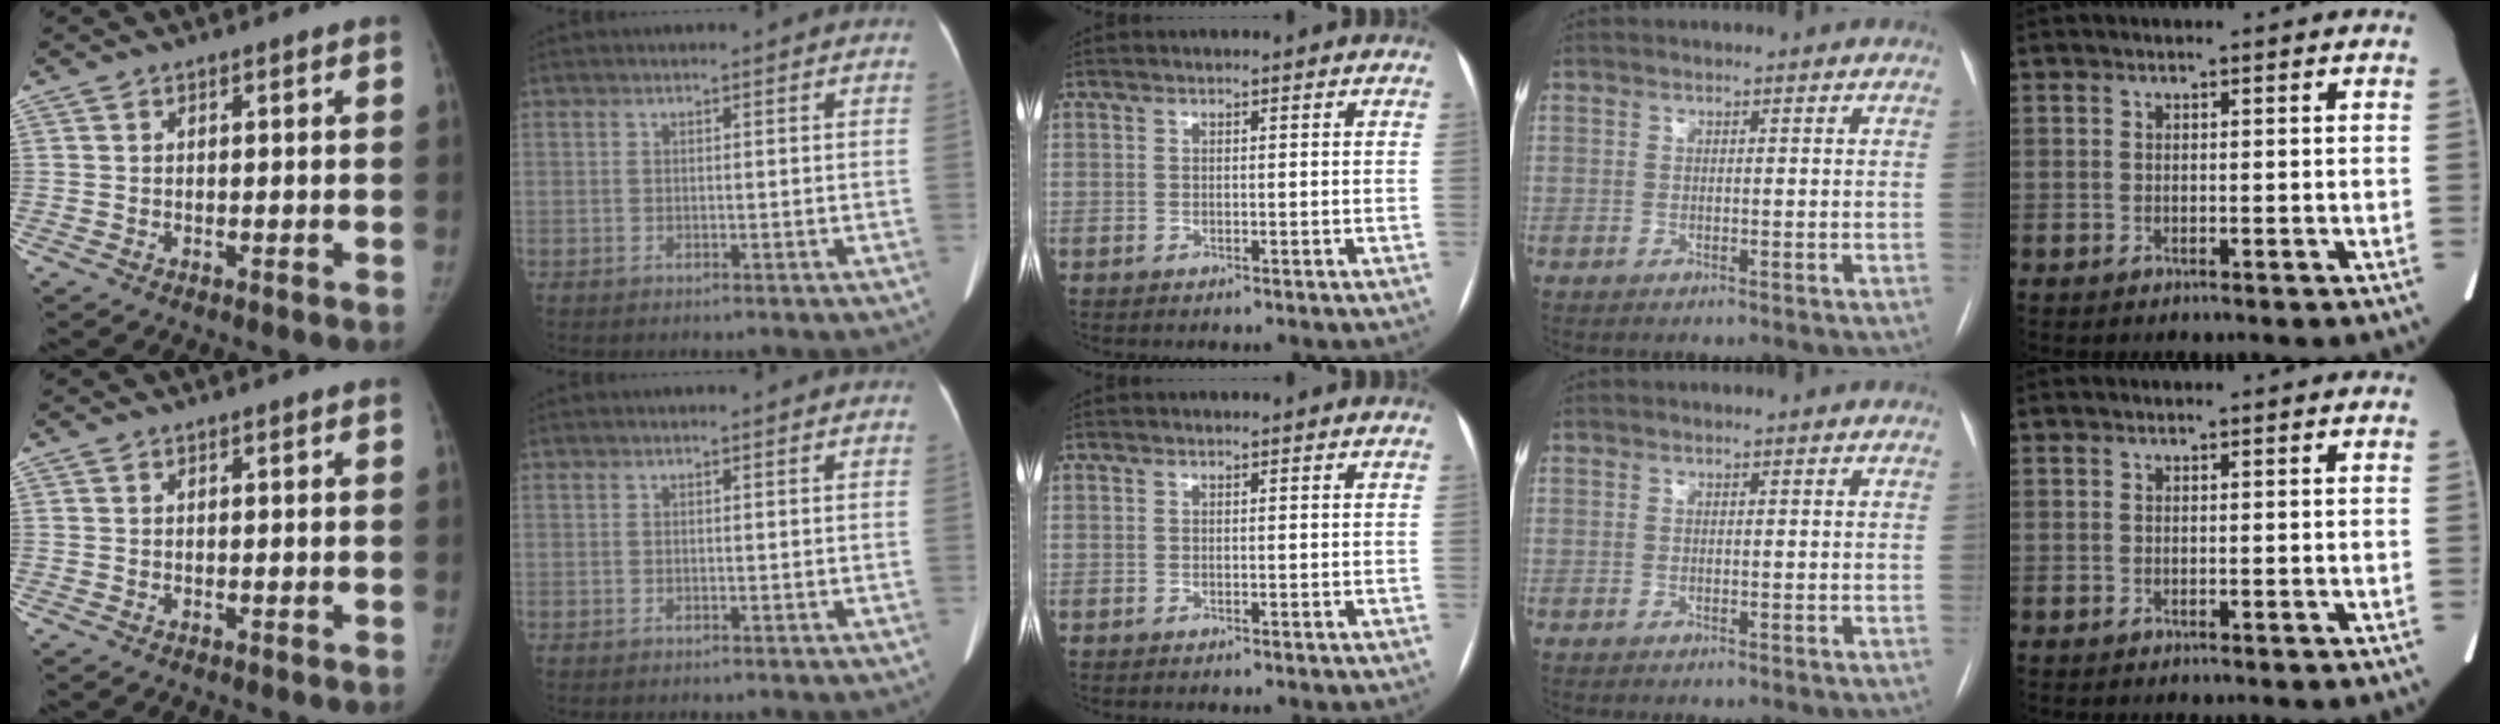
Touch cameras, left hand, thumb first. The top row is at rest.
{}